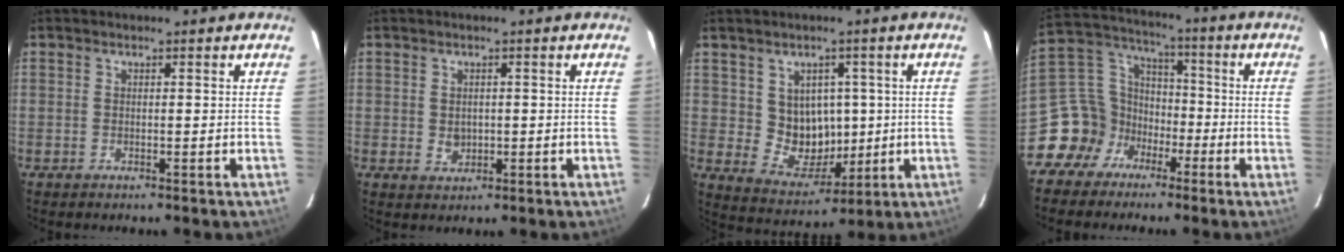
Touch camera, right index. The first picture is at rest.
{"total": 2.5, "force": [0.0, 2.2, 1.3], "torque": [-0.020, 0.002, 0.002]}
{"total": 8.5, "force": [1.1, 7.8, 3.3], "torque": [-0.063, 0.003, 0.036]}
{"total": 11.7, "force": [-6.1, 9.4, 3.2], "torque": [-0.081, 0.049, -0.109]}